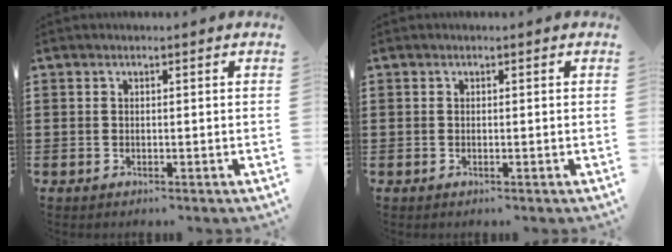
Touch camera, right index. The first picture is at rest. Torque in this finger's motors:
{"motor_torque": [0.00, 0.00, 0.00, 0.00]}